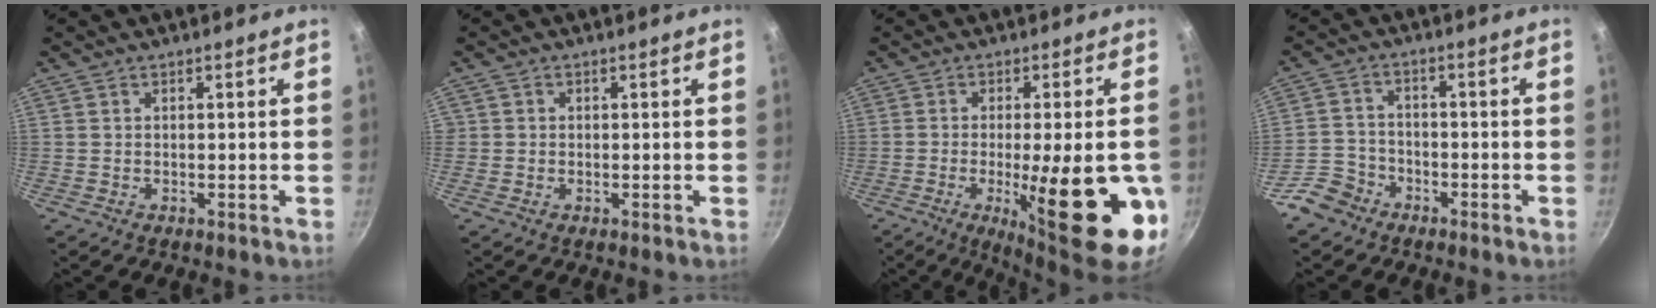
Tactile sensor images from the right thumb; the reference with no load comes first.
{"total": 0.8, "force": [0.0, 0.8, 0.1], "torque": [0.005, 0.002, -0.002]}
{"total": 20.6, "force": [-5.6, 5.4, 19.0], "torque": [-0.245, -0.006, -0.068]}
{"total": 6.1, "force": [-4.3, 4.1, 1.3], "torque": [-0.011, 0.042, -0.086]}